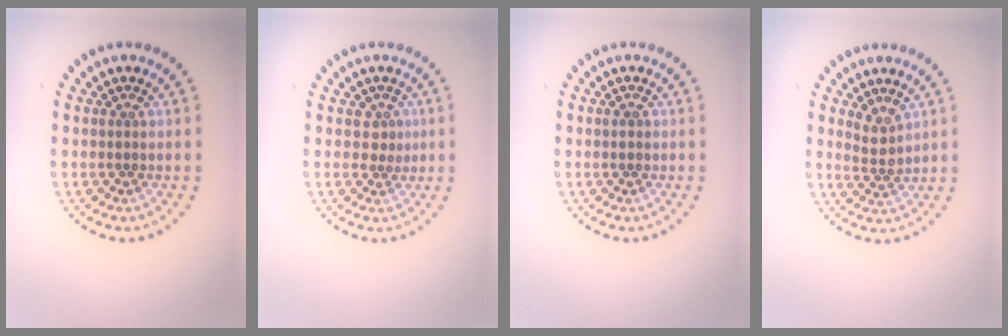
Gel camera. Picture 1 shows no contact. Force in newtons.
{"total": 1.3, "press": 1.0, "slide": 0.8}
{"total": 0.8, "press": 0.8, "slide": 0.1}
{"total": 1.8, "press": 1.5, "slide": 1.1}